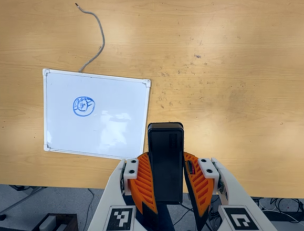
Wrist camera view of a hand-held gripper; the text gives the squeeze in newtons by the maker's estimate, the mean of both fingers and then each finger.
{"total": 11.2, "left": 8.7, "right": 13.8}